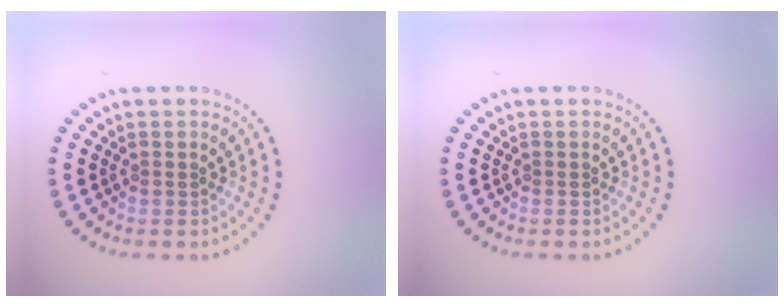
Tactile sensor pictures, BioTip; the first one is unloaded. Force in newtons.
{"total": 0.0}